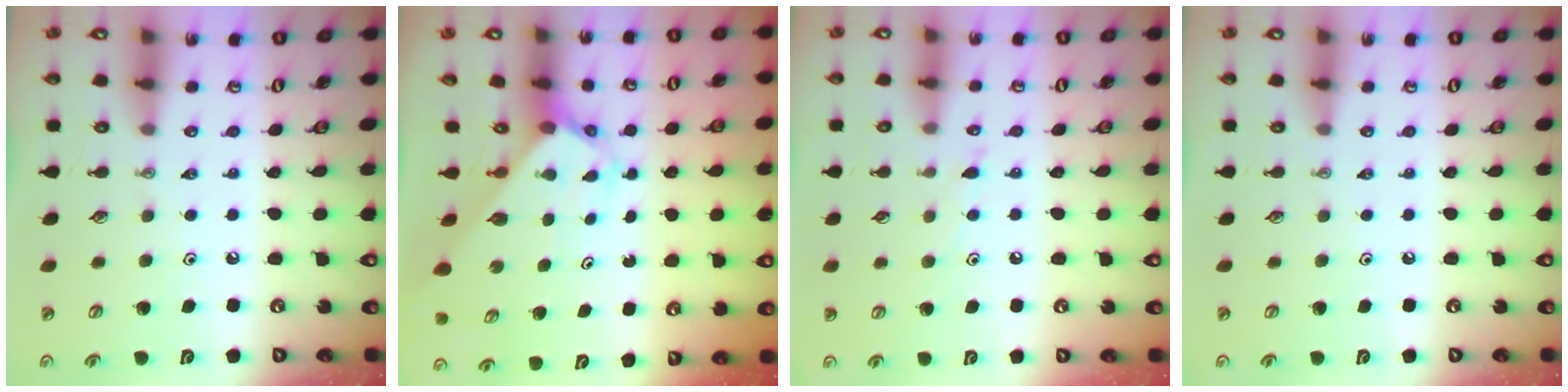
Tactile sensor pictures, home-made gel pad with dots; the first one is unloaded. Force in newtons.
{"total": 2.5, "press": 2.5, "slide": 0.2}
{"total": 5.2, "press": 5.1, "slide": 0.6}
{"total": 0.0}